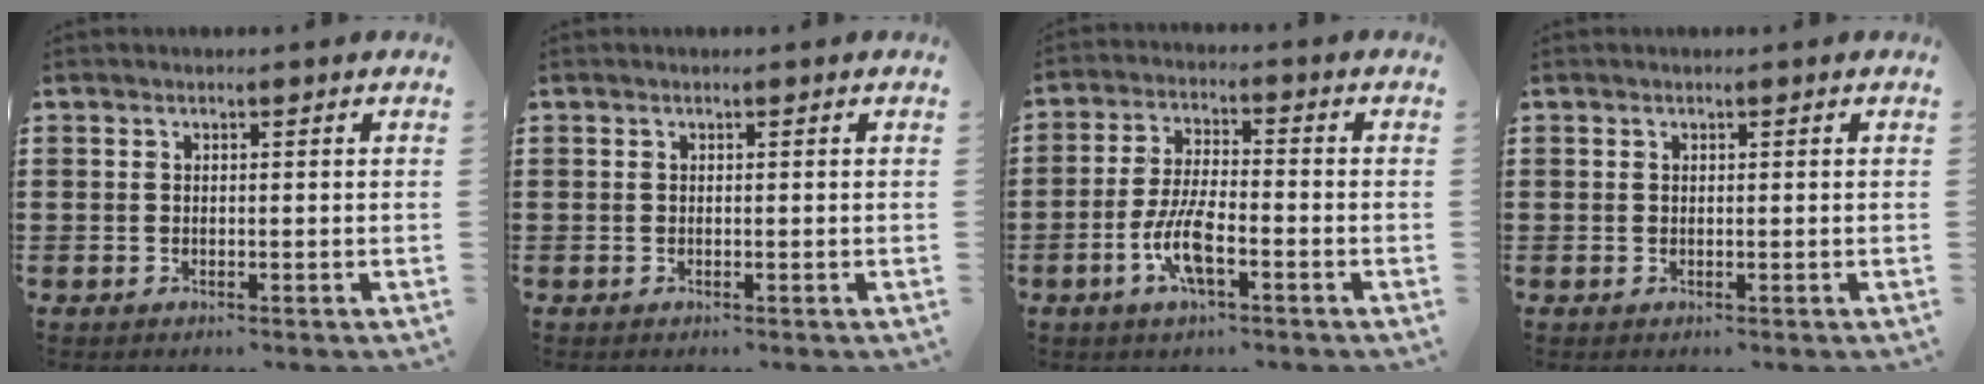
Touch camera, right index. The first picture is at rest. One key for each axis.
{"total": 0.0}
{"total": 7.3, "fx": -2.9, "fy": 2.2, "fz": 6.3, "tx": -0.143, "ty": -0.011, "tz": -0.058}
{"total": 0.0}